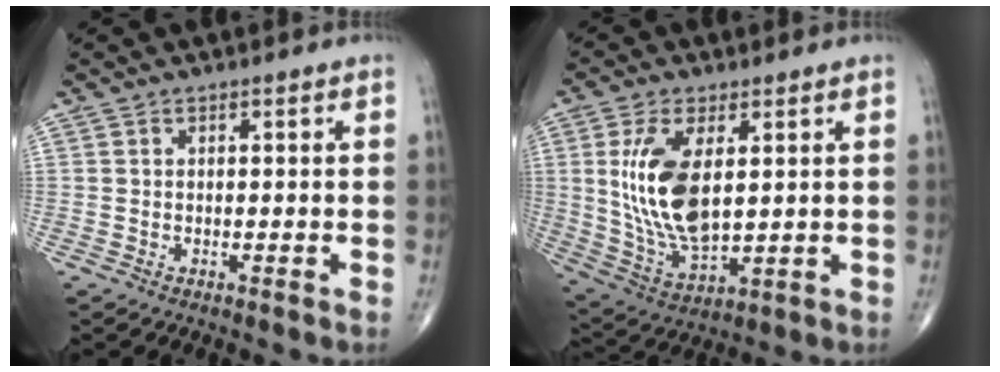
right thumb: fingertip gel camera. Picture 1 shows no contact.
{"total": 14.4, "force": [2.6, 7.0, 12.3], "torque": [-0.242, -0.019, 0.065]}